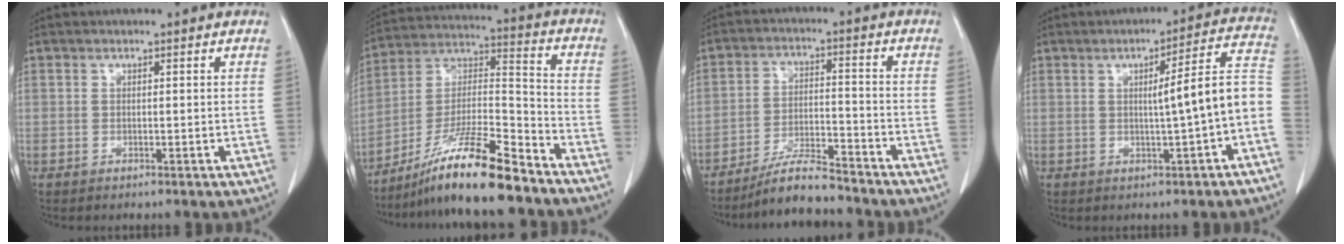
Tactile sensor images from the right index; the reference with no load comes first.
{"total": 16.0, "force": [-12.2, 0.8, 10.4], "torque": [-0.193, -0.005, -0.216]}
{"total": 8.3, "force": [-7.5, 1.0, 3.4], "torque": [-0.063, -0.006, -0.133]}
{"total": 9.2, "force": [-1.3, -0.2, 9.1], "torque": [-0.113, 0.024, -0.021]}